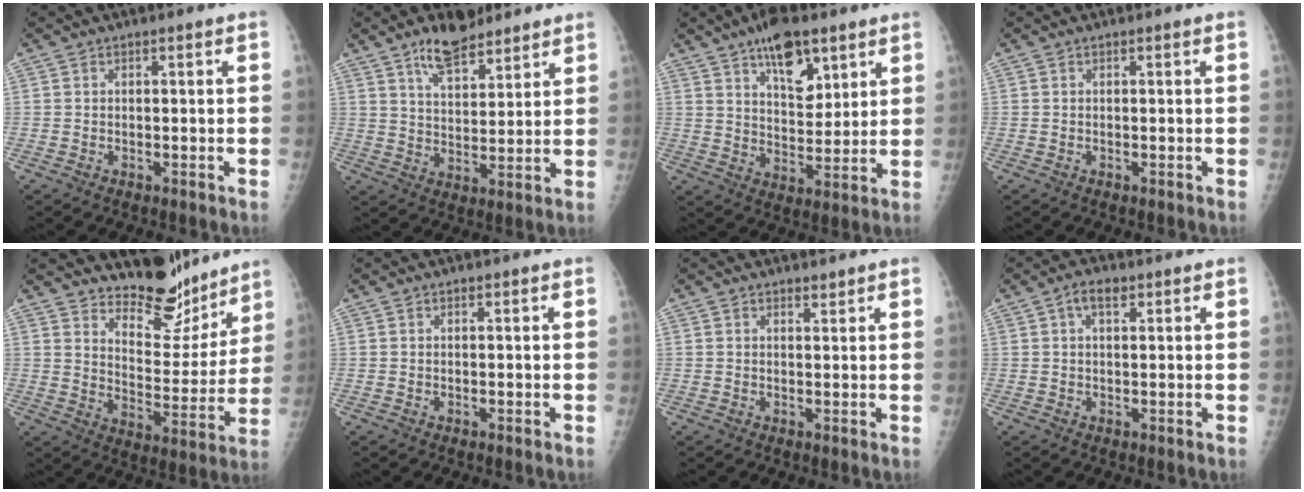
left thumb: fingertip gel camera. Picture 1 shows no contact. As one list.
[{"total": 9.6, "force": [6.9, 4.0, 5.2], "torque": [-0.065, -0.041, 0.121]}, {"total": 12.1, "force": [7.2, 5.8, 7.8], "torque": [-0.091, -0.040, 0.118]}, {"total": 0.0}, {"total": 14.6, "force": [12.9, 5.3, 4.1], "torque": [-0.015, -0.109, 0.193]}, {"total": 0.0}, {"total": 1.0, "force": [1.0, 0.3, 0.3], "torque": [0.001, -0.008, 0.014]}, {"total": 3.1, "force": [1.4, 1.5, 2.2], "torque": [-0.035, 0.002, 0.022]}]